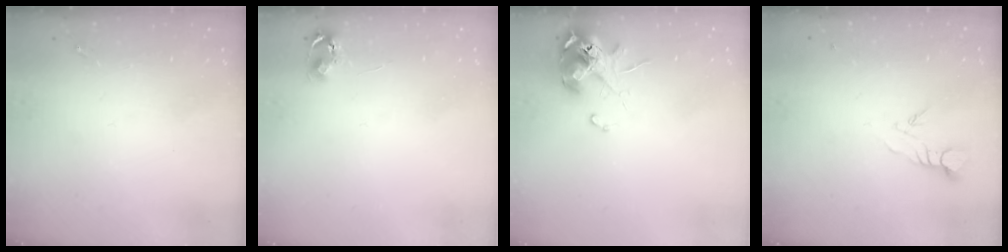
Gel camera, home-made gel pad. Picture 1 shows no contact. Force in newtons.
{"total": 5.3, "press": 5.3, "slide": 0.5}
{"total": 11.6, "press": 11.5, "slide": 1.5}
{"total": 3.9, "press": 3.9, "slide": 0.2}